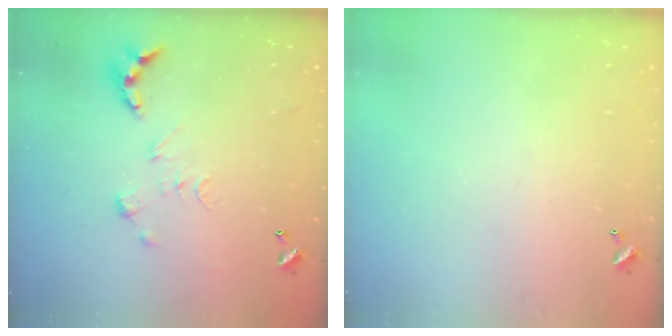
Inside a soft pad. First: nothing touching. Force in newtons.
{"total": 0.0}